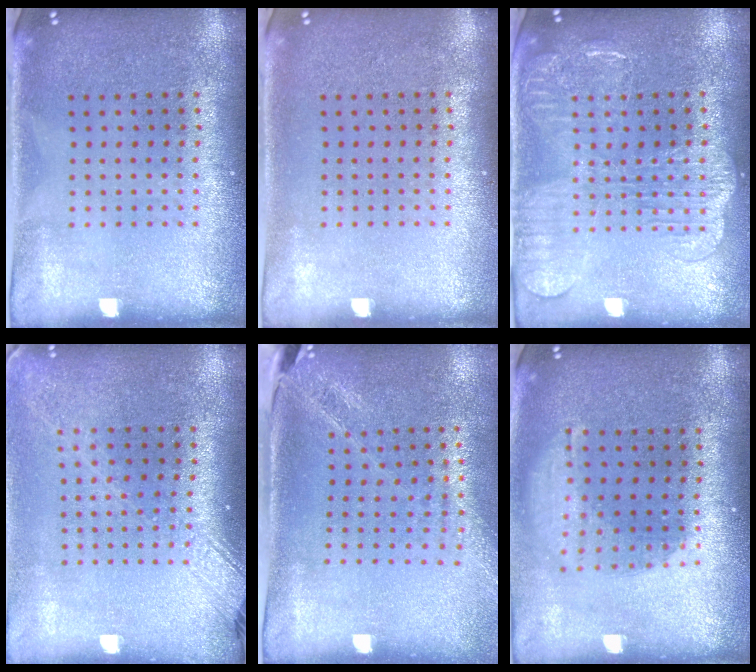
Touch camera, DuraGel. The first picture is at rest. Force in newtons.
{"total": 0.0}
{"total": 2.2, "press": 2.1, "slide": 0.4}
{"total": 2.0, "press": 1.5, "slide": 1.3}
{"total": 1.7, "press": 1.5, "slide": 0.8}
{"total": 1.6, "press": 1.2, "slide": 1.0}